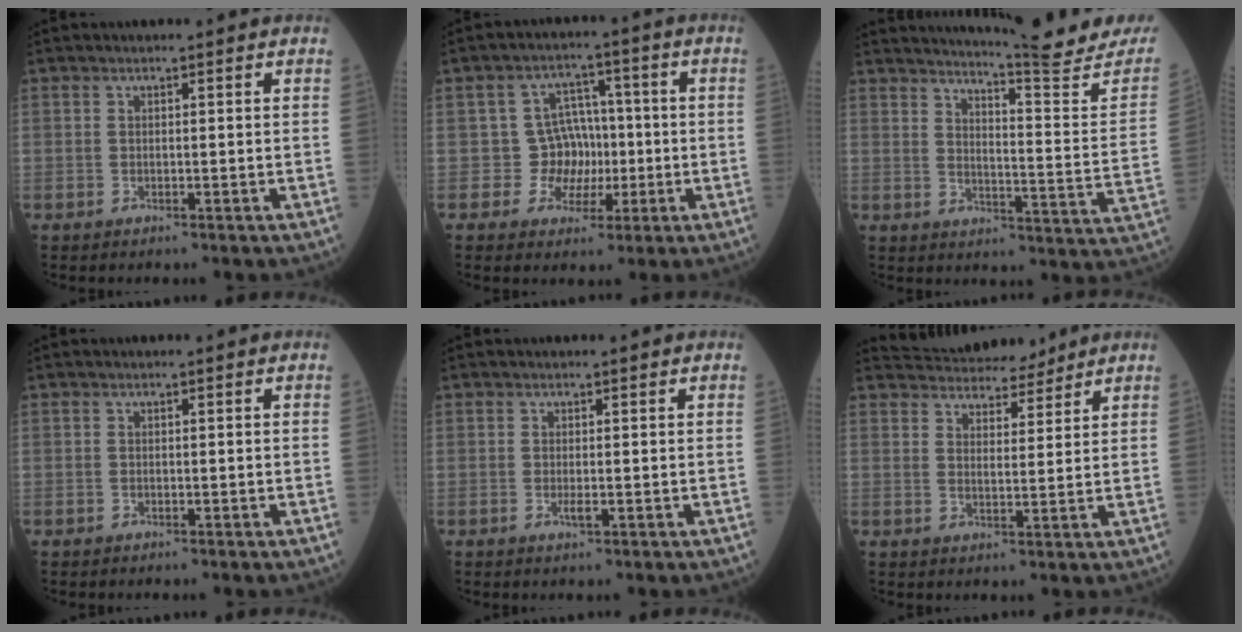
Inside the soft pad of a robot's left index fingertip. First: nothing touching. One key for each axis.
{"total": 6.1, "fx": -0.9, "fy": 5.9, "fz": 1.4, "tx": -0.015, "ty": 0.019, "tz": -0.010}
{"total": 17.3, "fx": 16.5, "fy": -1.9, "fz": 4.7, "tx": -0.073, "ty": -0.105, "tz": 0.204}
{"total": 0.0}
{"total": 1.0, "fx": -0.2, "fy": 0.3, "fz": 1.0, "tx": -0.021, "ty": -0.001, "tz": 0.001}
{"total": 10.5, "fx": 9.8, "fy": 2.5, "fz": 2.8, "tx": -0.038, "ty": 0.010, "tz": 0.144}